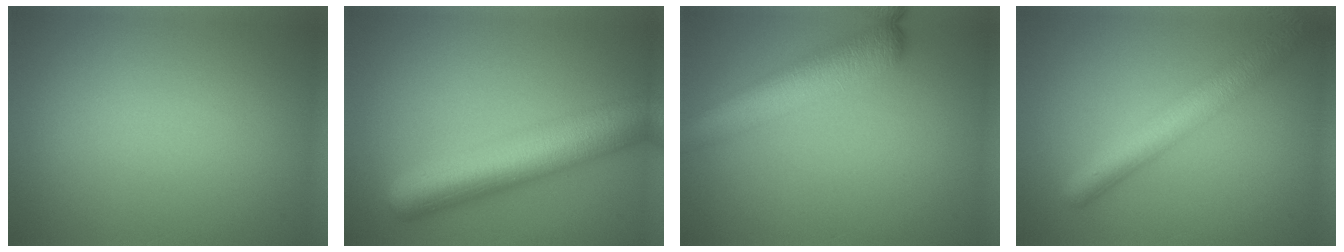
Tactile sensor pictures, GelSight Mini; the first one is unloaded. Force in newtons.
{"total": 8.5, "press": 8.5, "slide": 0.2}
{"total": 5.7, "press": 5.7, "slide": 0.2}
{"total": 4.8, "press": 4.8, "slide": 0.1}